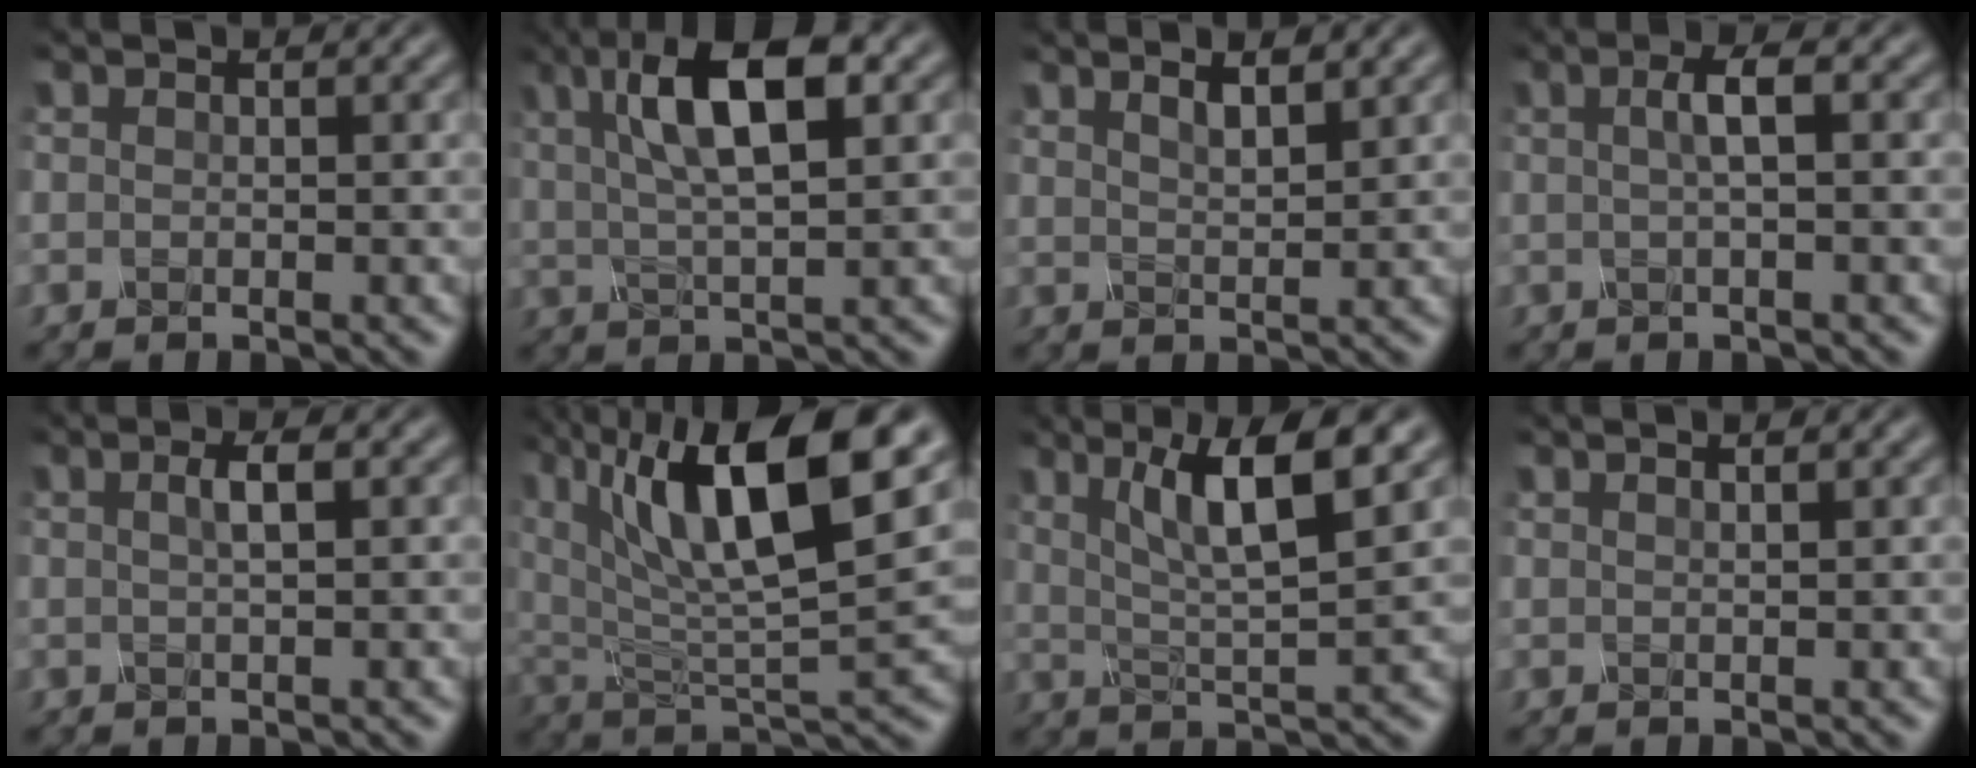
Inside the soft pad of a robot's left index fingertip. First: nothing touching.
{"total": 8.3, "force": [2.7, 2.7, 7.3], "torque": [-0.126, 0.015, 0.041]}
{"total": 2.7, "force": [1.9, 0.7, 1.8], "torque": [-0.019, 0.007, 0.021]}
{"total": 2.3, "force": [0.3, 0.5, 2.2], "torque": [-0.040, 0.009, 0.000]}
{"total": 1.8, "force": [0.4, 0.4, 1.7], "torque": [-0.029, 0.004, 0.003]}
{"total": 13.4, "force": [6.1, 4.4, 11.1], "torque": [-0.193, 0.008, 0.102]}
{"total": 7.4, "force": [3.1, 1.5, 6.6], "torque": [-0.108, 0.001, 0.053]}
{"total": 0.9, "force": [0.7, 0.1, 0.6], "torque": [-0.010, -0.002, 0.006]}